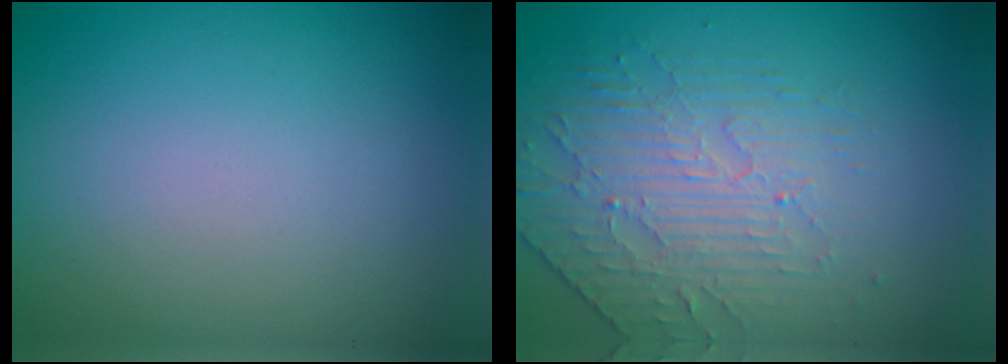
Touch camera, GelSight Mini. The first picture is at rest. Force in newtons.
{"total": 4.4, "press": 3.4, "slide": 2.7}